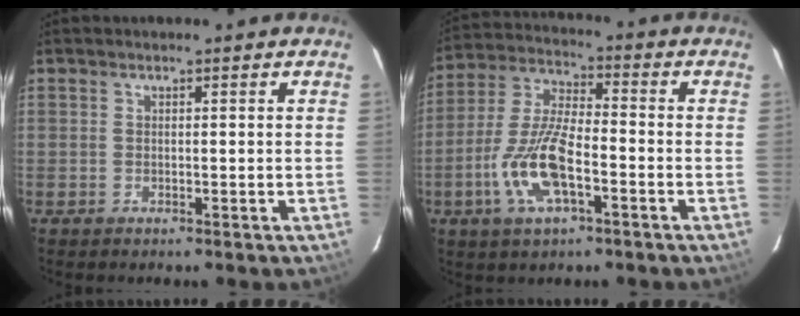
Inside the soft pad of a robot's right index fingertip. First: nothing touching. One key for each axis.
{"total": 13.1, "fx": -5.0, "fy": 4.5, "fz": 11.2, "tx": -0.241, "ty": -0.003, "tz": -0.097}